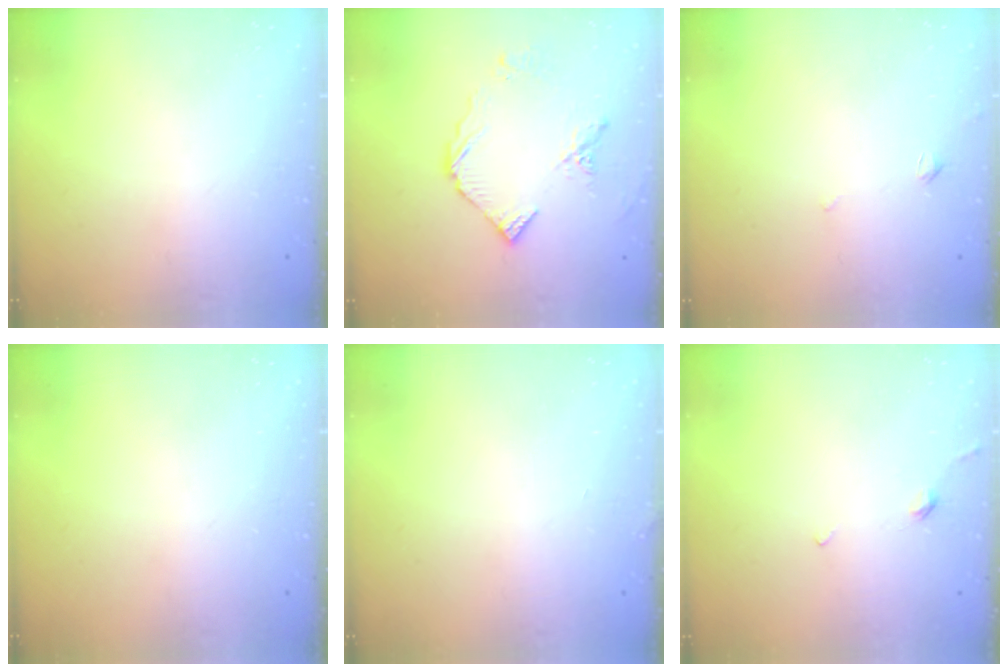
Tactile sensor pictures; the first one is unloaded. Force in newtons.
{"total": 10.1, "press": 10.0, "slide": 1.2}
{"total": 1.7, "press": 1.6, "slide": 0.5}
{"total": 0.0}
{"total": 1.7, "press": 1.7, "slide": 0.1}
{"total": 1.7, "press": 1.6, "slide": 0.5}